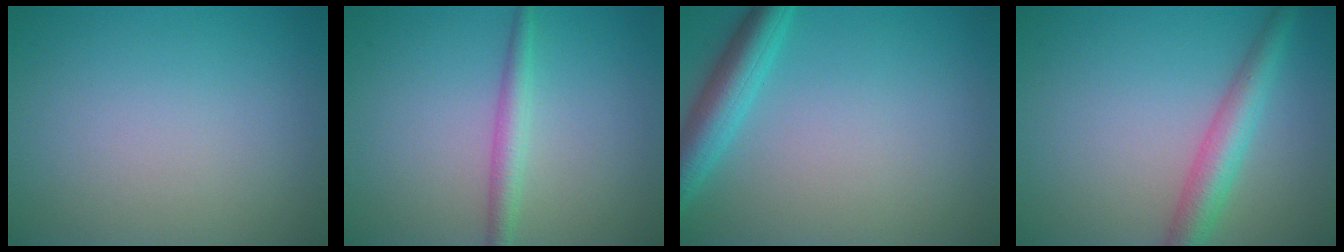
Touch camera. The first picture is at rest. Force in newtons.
{"total": 2.2, "press": 2.2, "slide": 0.1}
{"total": 4.1, "press": 4.1, "slide": 0.2}
{"total": 4.0, "press": 4.0, "slide": 0.2}